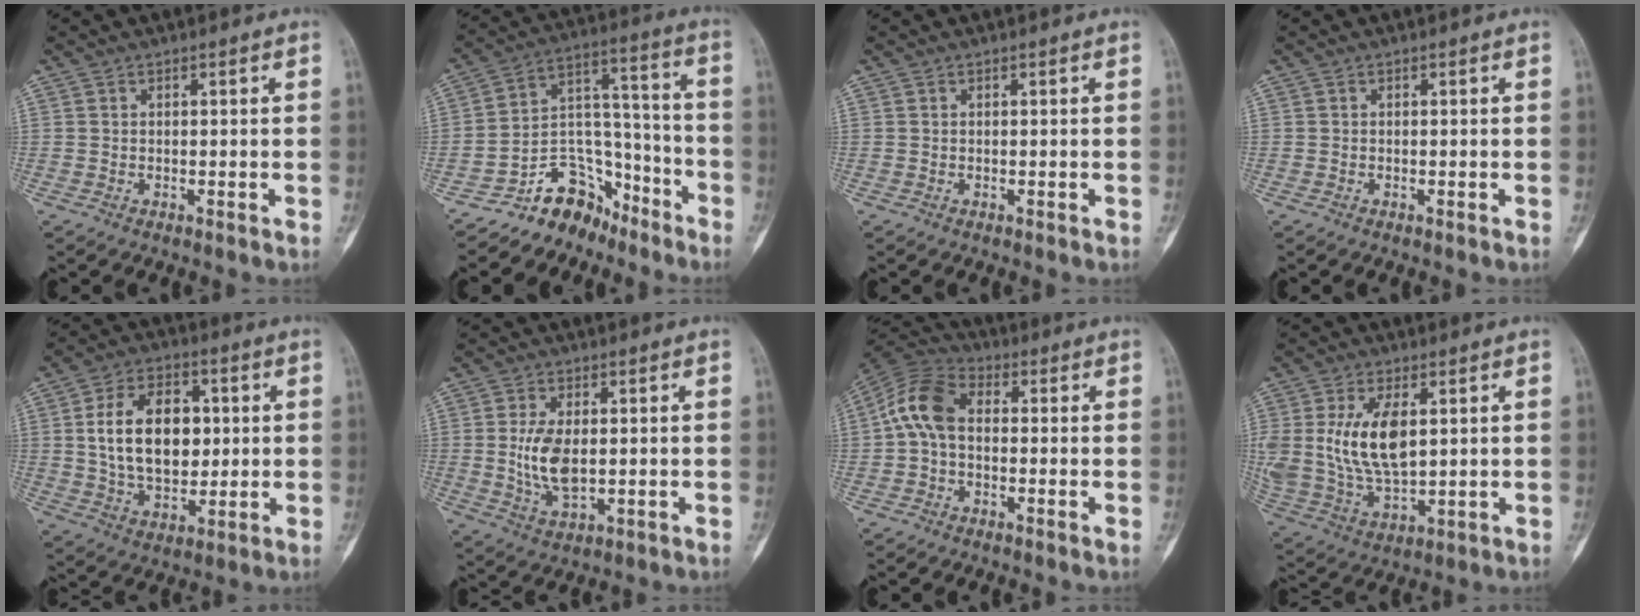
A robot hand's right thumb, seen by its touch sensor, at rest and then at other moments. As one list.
[{"total": 12.0, "force": [-9.4, 7.1, 2.7], "torque": [-0.009, 0.129, -0.166]}, {"total": 0.0}, {"total": 0.0}, {"total": 15.7, "force": [2.1, 10.1, 11.9], "torque": [-0.171, -0.002, 0.039]}, {"total": 11.5, "force": [0.5, 6.4, 9.6], "torque": [-0.179, -0.013, 0.023]}, {"total": 9.8, "force": [0.1, 6.4, 7.4], "torque": [-0.140, 0.027, -0.014]}, {"total": 14.8, "force": [3.0, 7.8, 12.2], "torque": [-0.243, -0.015, 0.071]}]